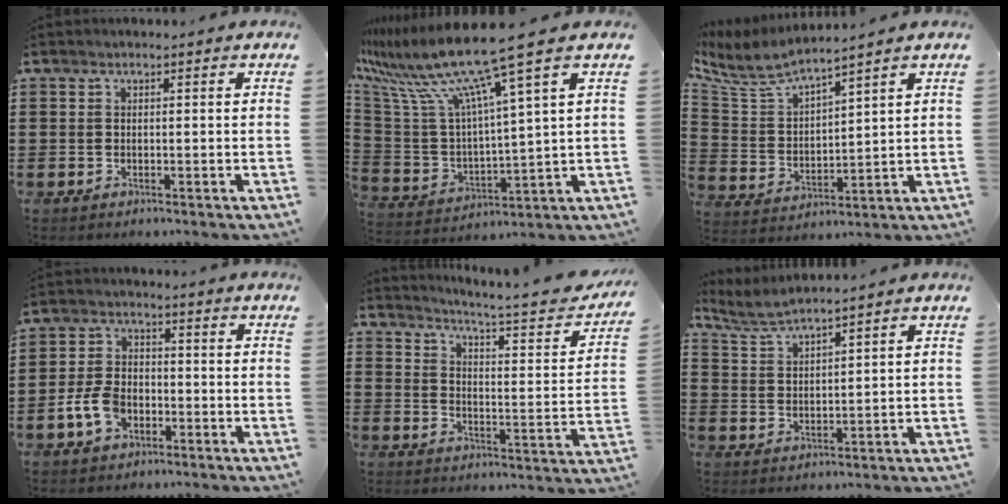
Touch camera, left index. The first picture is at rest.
{"total": 12.6, "force": [9.3, 0.3, 8.5], "torque": [-0.207, -0.063, 0.148]}
{"total": 5.6, "force": [5.3, 0.2, 1.7], "torque": [-0.063, -0.034, 0.088]}
{"total": 6.0, "force": [-2.5, 3.8, 4.0], "torque": [-0.103, 0.001, -0.054]}
{"total": 4.5, "force": [3.7, -0.4, 2.5], "torque": [-0.060, -0.036, 0.051]}
{"total": 3.8, "force": [3.6, -0.1, 1.0], "torque": [-0.034, -0.013, 0.065]}